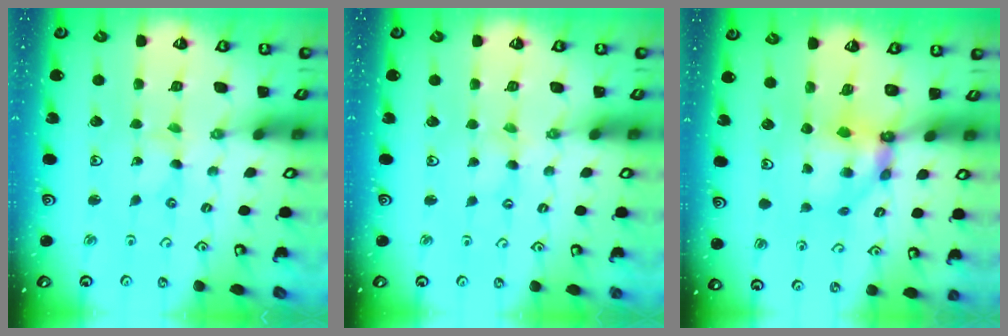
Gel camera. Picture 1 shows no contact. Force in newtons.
{"total": 0.9, "press": 0.9, "slide": 0.2}
{"total": 6.9, "press": 6.8, "slide": 0.7}